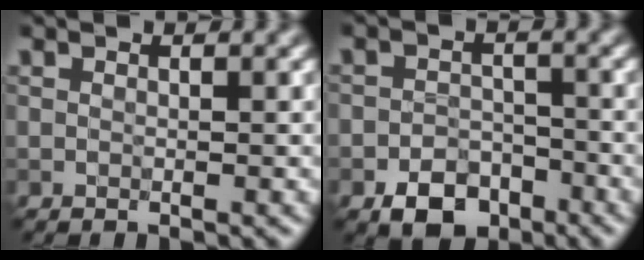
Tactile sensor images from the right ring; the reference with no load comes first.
{"total": 4.3, "force": [-2.6, 2.7, 1.9], "torque": [-0.024, -0.005, -0.049]}